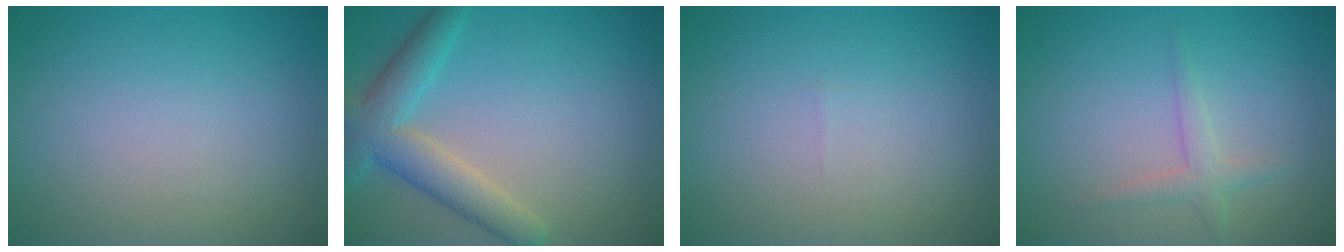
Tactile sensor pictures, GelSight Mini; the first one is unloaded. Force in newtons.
{"total": 4.9, "press": 4.9, "slide": 0.3}
{"total": 0.0}
{"total": 1.6, "press": 1.6, "slide": 0.0}